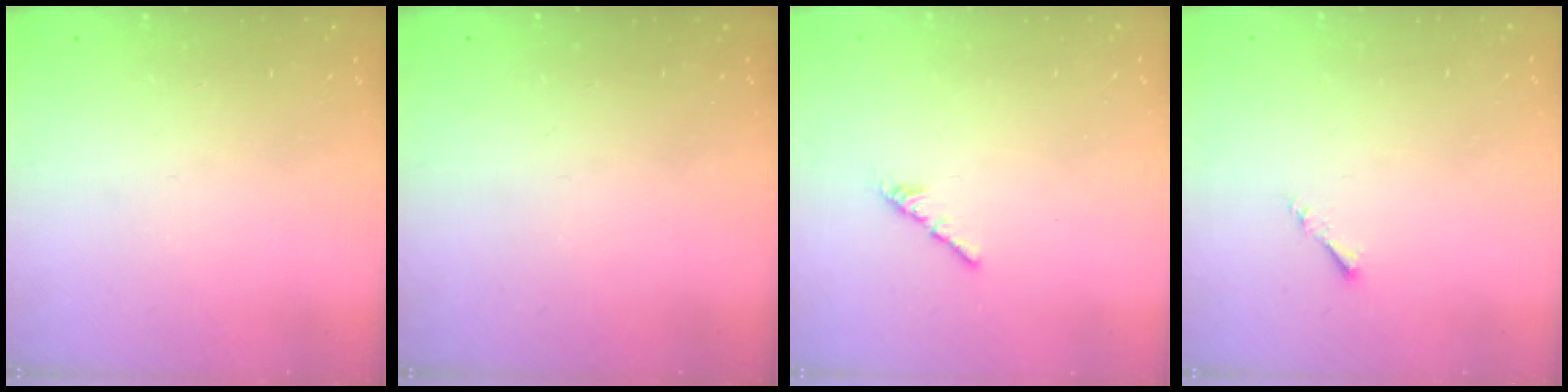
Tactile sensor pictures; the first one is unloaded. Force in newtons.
{"total": 0.0}
{"total": 2.1, "press": 2.0, "slide": 0.7}
{"total": 1.1, "press": 1.0, "slide": 0.3}